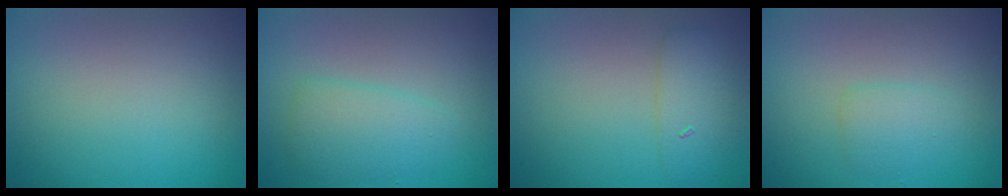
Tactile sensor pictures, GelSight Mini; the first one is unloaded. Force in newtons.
{"total": 2.8, "press": 2.8, "slide": 0.1}
{"total": 3.0, "press": 3.0, "slide": 0.2}
{"total": 1.6, "press": 1.6, "slide": 0.0}